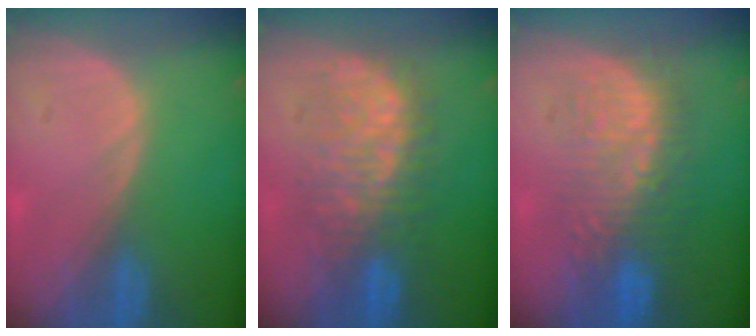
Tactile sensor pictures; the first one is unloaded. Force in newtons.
{"total": 8.8, "press": 8.8, "slide": 0.6}
{"total": 9.0, "press": 8.8, "slide": 1.6}